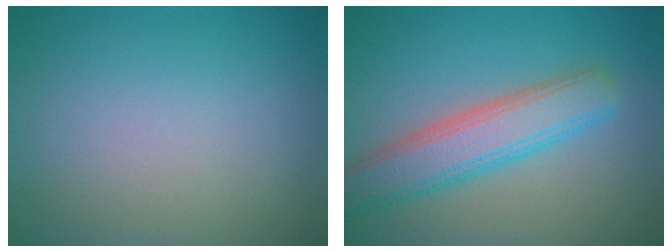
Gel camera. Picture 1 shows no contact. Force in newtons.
{"total": 5.5, "press": 5.5, "slide": 0.2}